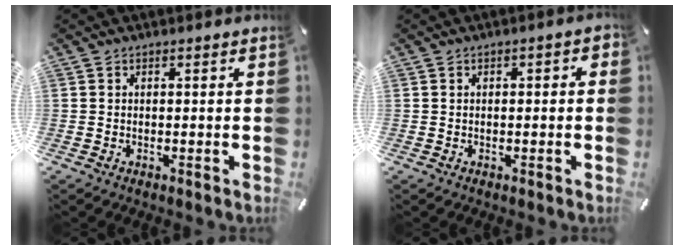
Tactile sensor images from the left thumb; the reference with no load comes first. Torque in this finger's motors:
{"motor_torque": [-0.02, -0.11, 0.09, 0.17, -0.01]}